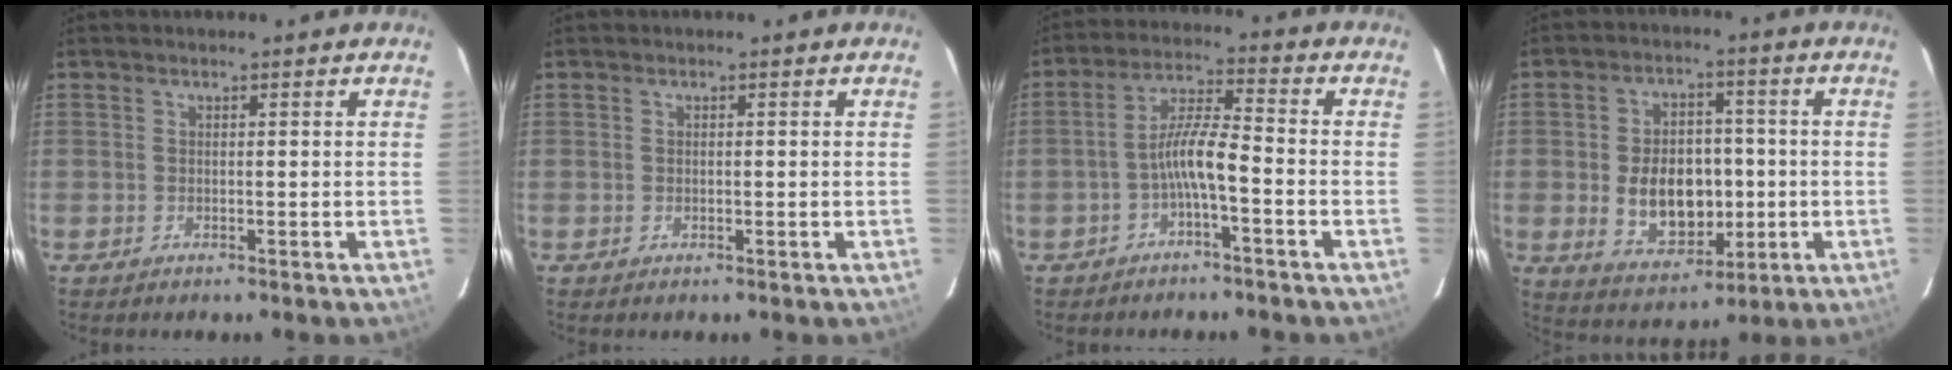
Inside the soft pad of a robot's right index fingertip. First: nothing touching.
{"total": 0.6, "force": [0.0, 0.4, 0.4], "torque": [-0.008, 0.002, 0.000]}
{"total": 6.2, "force": [-2.8, 0.6, 5.5], "torque": [-0.115, 0.015, -0.051]}
{"total": 12.3, "force": [-1.4, 8.3, 8.9], "torque": [-0.176, 0.009, -0.002]}